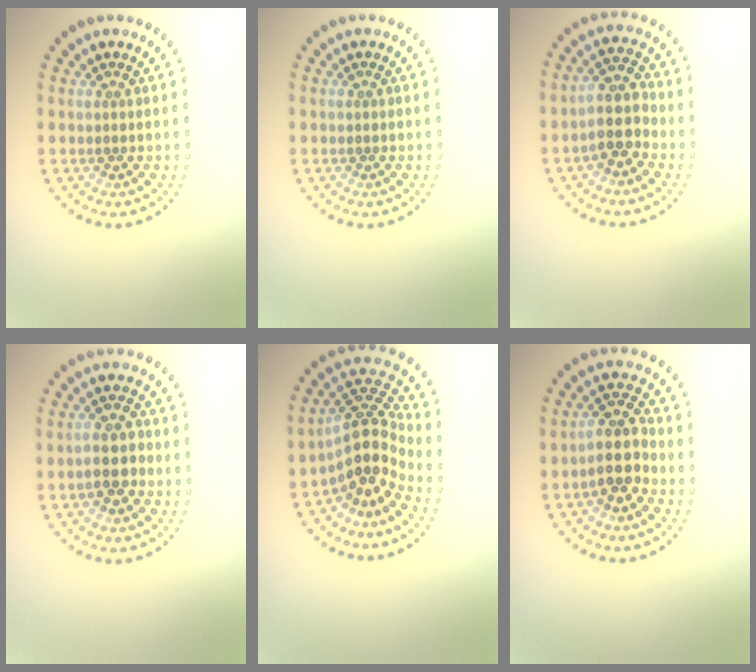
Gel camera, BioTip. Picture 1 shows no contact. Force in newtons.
{"total": 0.0}
{"total": 3.5, "press": 3.2, "slide": 1.6}
{"total": 2.8, "press": 2.7, "slide": 0.8}
{"total": 4.6, "press": 3.4, "slide": 3.1}
{"total": 3.4, "press": 3.0, "slide": 1.6}